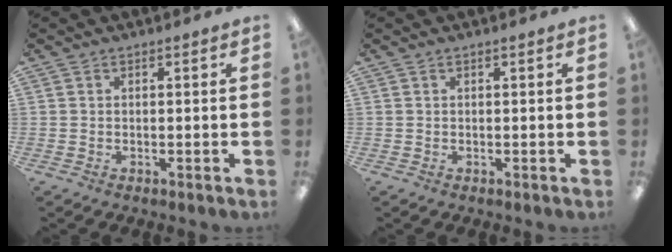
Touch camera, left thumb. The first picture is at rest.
{"total": 0.0}